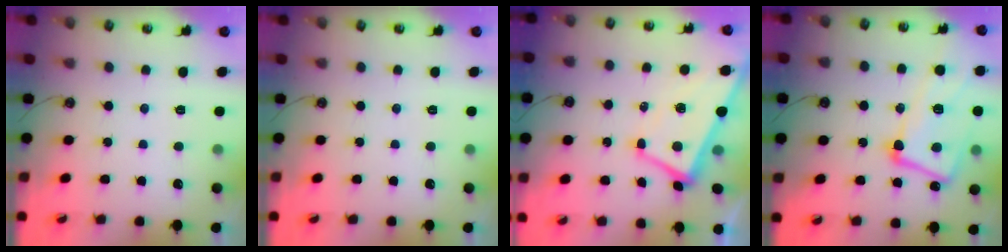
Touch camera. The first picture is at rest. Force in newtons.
{"total": 0.0}
{"total": 1.0, "press": 0.6, "slide": 0.8}
{"total": 12.6, "press": 12.5, "slide": 2.0}